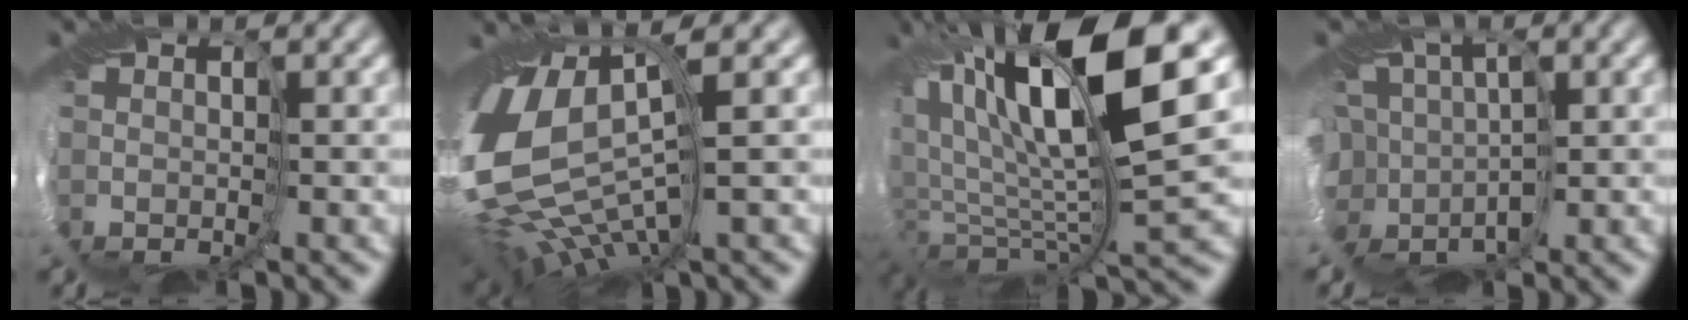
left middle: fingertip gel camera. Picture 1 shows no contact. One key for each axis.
{"total": 13.2, "fx": 0.7, "fy": 6.8, "fz": 11.3, "tx": -0.251, "ty": -0.016, "tz": 0.046}
{"total": 12.9, "fx": 4.4, "fy": 2.6, "fz": 11.8, "tx": -0.229, "ty": 0.021, "tz": 0.085}
{"total": 6.2, "fx": -0.1, "fy": 5.2, "fz": 3.3, "tx": -0.075, "ty": 0.025, "tz": -0.033}